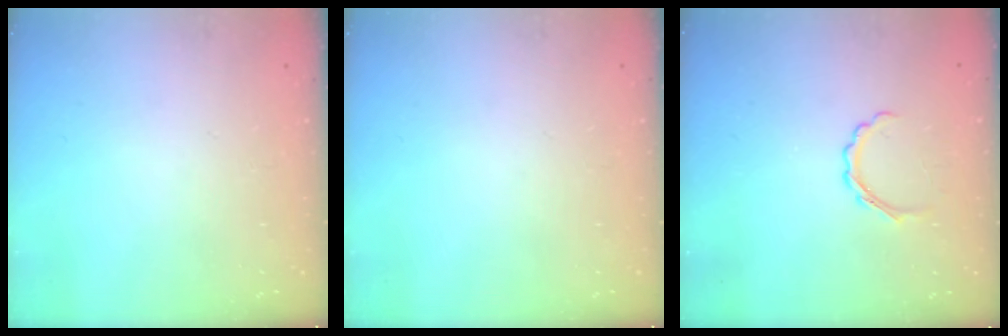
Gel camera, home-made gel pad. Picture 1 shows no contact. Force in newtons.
{"total": 0.0}
{"total": 4.1, "press": 3.9, "slide": 1.2}